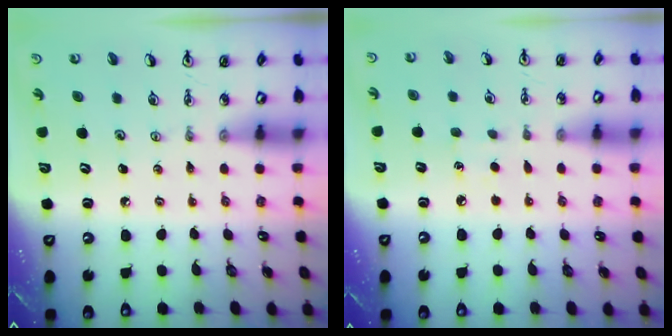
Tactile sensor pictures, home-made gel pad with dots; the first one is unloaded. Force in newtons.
{"total": 4.6, "press": 4.5, "slide": 0.5}